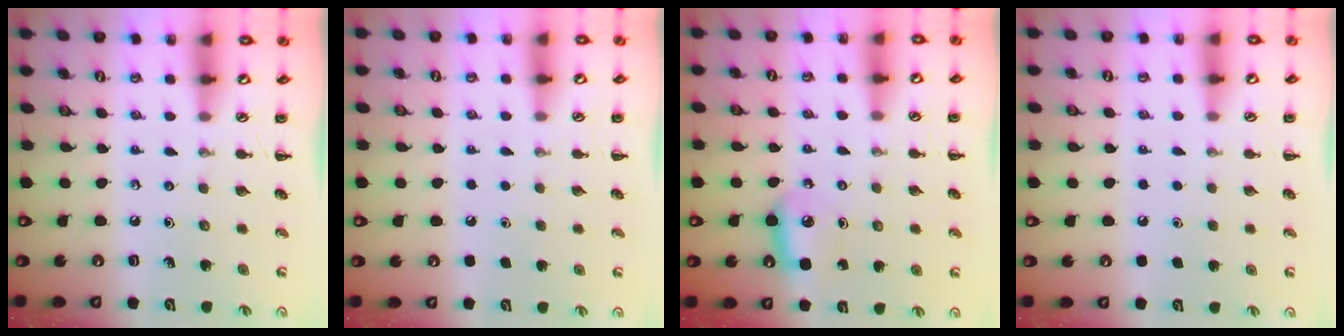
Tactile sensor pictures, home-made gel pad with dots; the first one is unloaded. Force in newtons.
{"total": 1.8, "press": 1.8, "slide": 0.1}
{"total": 6.3, "press": 6.2, "slide": 1.4}
{"total": 1.8, "press": 1.8, "slide": 0.1}